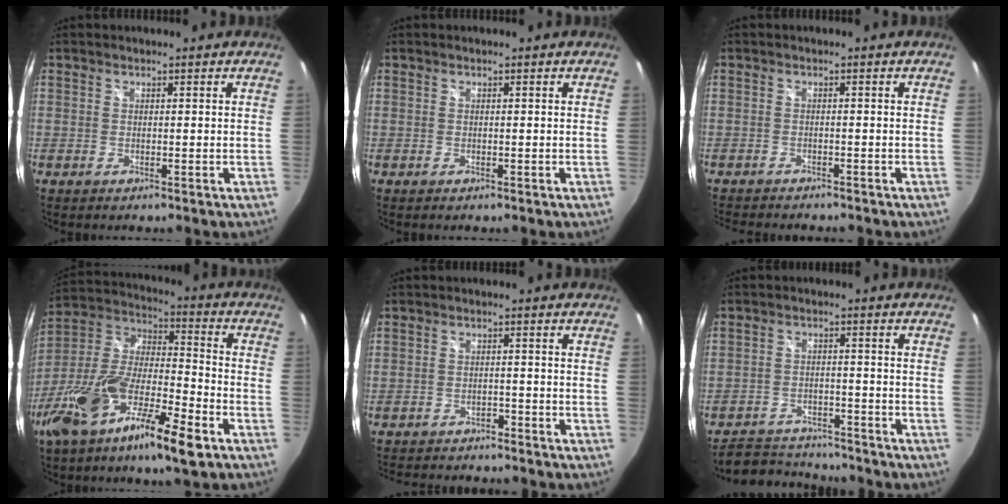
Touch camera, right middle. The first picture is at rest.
{"total": 0.0}
{"total": 4.9, "force": [-4.6, 0.5, 1.6], "torque": [-0.041, -0.017, -0.073]}
{"total": 21.4, "force": [-11.6, 5.6, 17.1], "torque": [-0.335, -0.033, -0.223]}
{"total": 7.7, "force": [-7.1, 2.0, 2.2], "torque": [-0.059, -0.007, -0.107]}
{"total": 10.7, "force": [-9.9, 2.7, 2.9], "torque": [-0.079, 0.005, -0.151]}